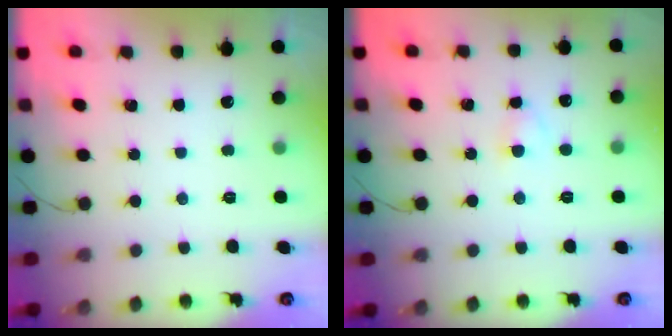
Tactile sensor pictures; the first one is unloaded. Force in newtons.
{"total": 2.4, "press": 2.2, "slide": 1.1}